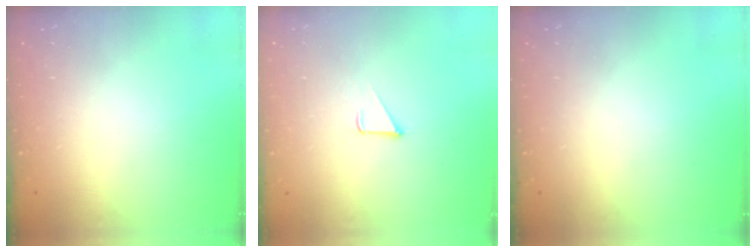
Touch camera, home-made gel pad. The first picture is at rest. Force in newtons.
{"total": 3.6, "press": 3.6, "slide": 0.3}
{"total": 0.0}